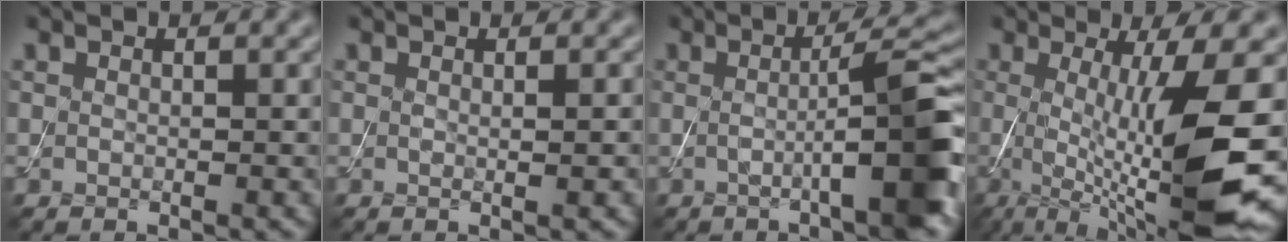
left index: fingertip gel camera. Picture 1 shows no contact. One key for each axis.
{"total": 1.2, "fx": 0.1, "fy": 0.3, "fz": 1.1, "tx": -0.013, "ty": -0.001, "tz": -0.001}
{"total": 8.1, "fx": -0.8, "fy": 1.4, "fz": 8.0, "tx": -0.099, "ty": 0.013, "tz": -0.020}
{"total": 12.1, "fx": -1.1, "fy": 2.4, "fz": 11.8, "tx": -0.181, "ty": -0.017, "tz": -0.010}